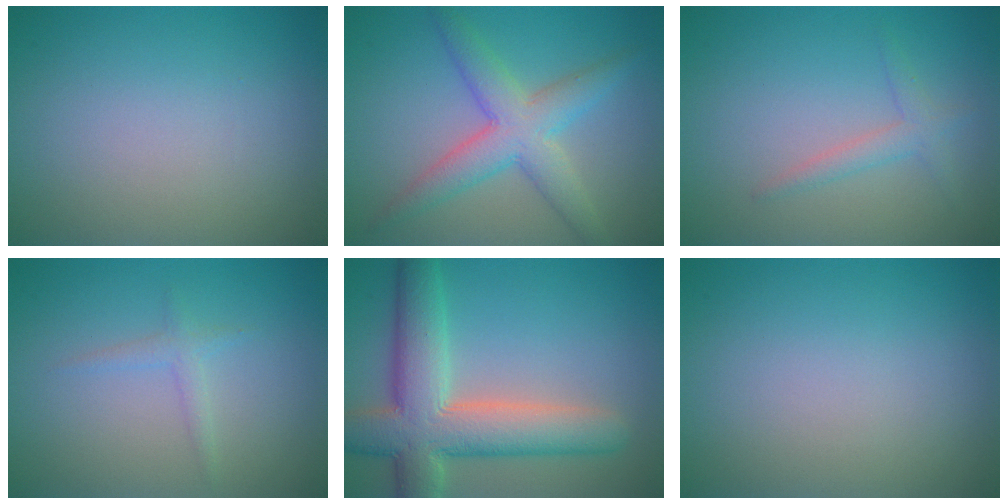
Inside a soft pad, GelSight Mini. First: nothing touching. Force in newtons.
{"total": 5.2, "press": 5.2, "slide": 0.2}
{"total": 1.6, "press": 1.6, "slide": 0.0}
{"total": 1.1, "press": 1.1, "slide": 0.1}
{"total": 9.0, "press": 9.0, "slide": 0.9}
{"total": 0.0}